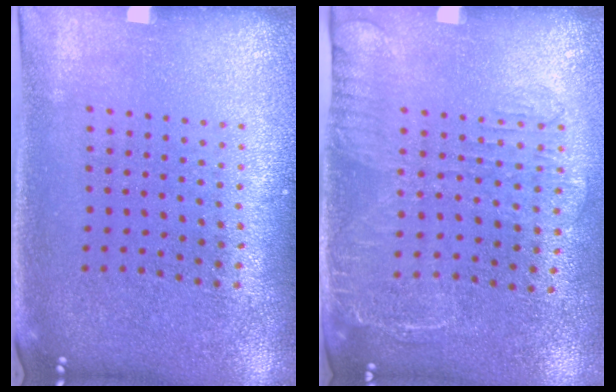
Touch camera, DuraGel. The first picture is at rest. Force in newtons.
{"total": 1.6, "press": 1.2, "slide": 1.1}